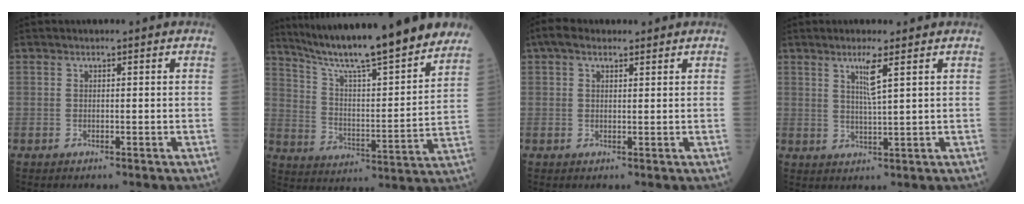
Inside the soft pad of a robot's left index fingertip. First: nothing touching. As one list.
[{"total": 24.3, "force": [20.9, 1.9, 12.2], "torque": [-0.200, -0.024, 0.307]}, {"total": 3.3, "force": [2.1, 1.7, 1.8], "torque": [-0.044, 0.025, 0.040]}, {"total": 3.7, "force": [1.9, -0.3, 3.1], "torque": [-0.064, -0.007, 0.039]}]